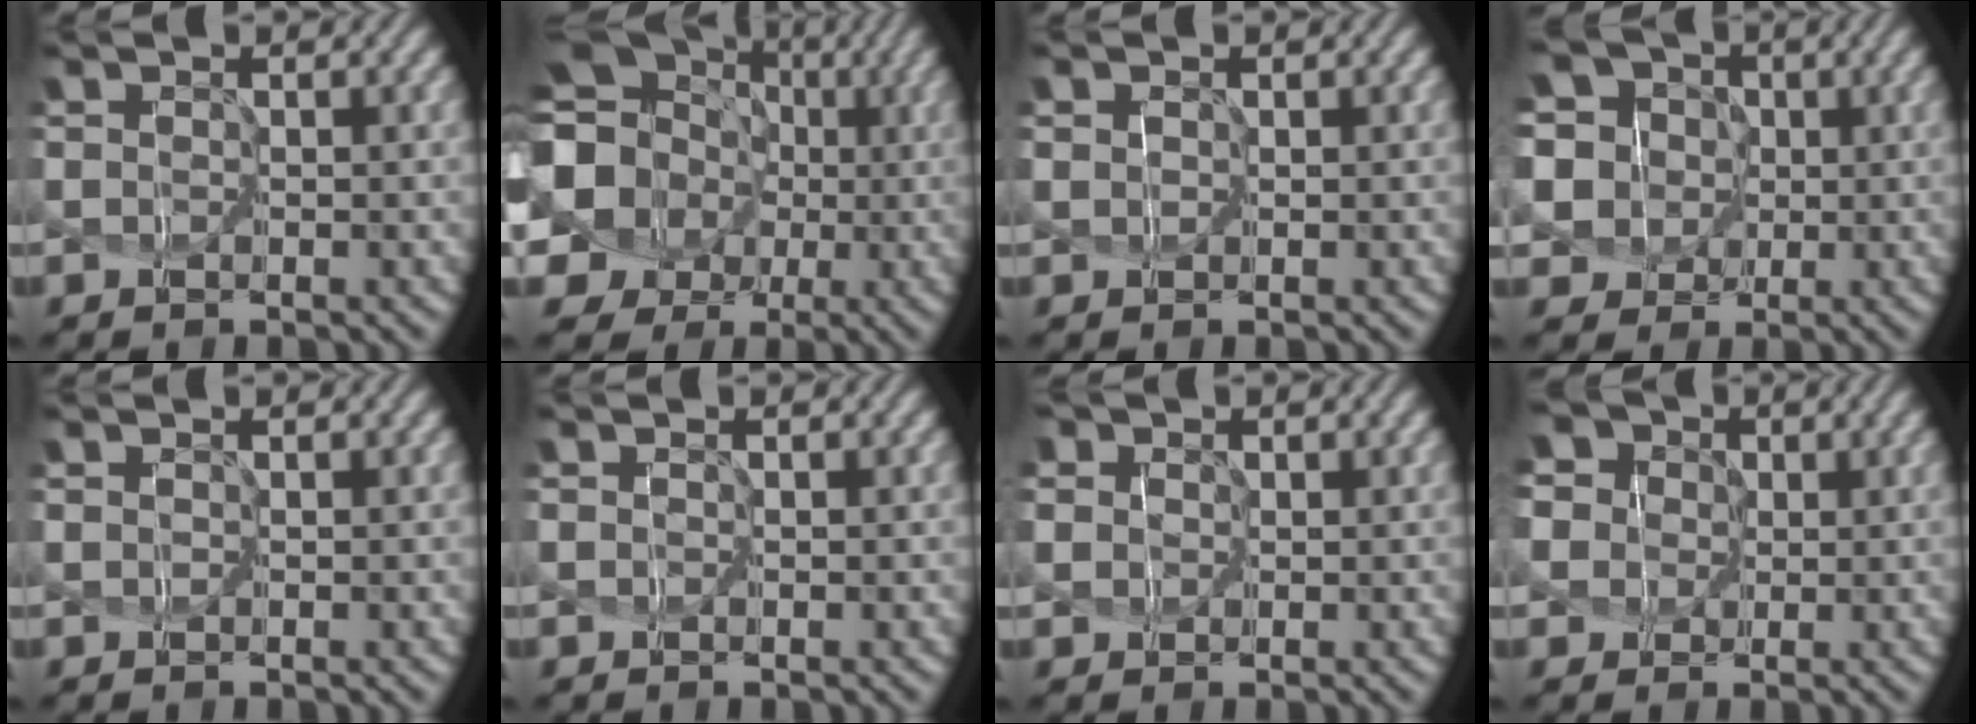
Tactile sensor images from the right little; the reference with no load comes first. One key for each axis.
{"total": 16.0, "fx": -0.5, "fy": 14.9, "fz": 5.8, "tx": -0.184, "ty": -0.009, "tz": -0.038}
{"total": 2.6, "fx": 1.1, "fy": 2.1, "fz": 1.2, "tx": -0.019, "ty": 0.025, "tz": -0.006}
{"total": 8.0, "fx": 1.9, "fy": 7.1, "fz": 3.3, "tx": -0.118, "ty": 0.022, "tz": 0.009}
{"total": 0.6, "fx": 0.3, "fy": 0.4, "fz": 0.3, "tx": 0.000, "ty": 0.007, "tz": -0.003}
{"total": 0.7, "fx": 0.2, "fy": 0.6, "fz": 0.3, "tx": 0.001, "ty": 0.008, "tz": -0.005}
{"total": 8.3, "fx": 3.2, "fy": 6.8, "fz": 3.5, "tx": -0.096, "ty": 0.036, "tz": 0.029}
{"total": 7.4, "fx": 1.8, "fy": 6.4, "fz": 3.2, "tx": -0.093, "ty": 0.025, "tz": -0.002}